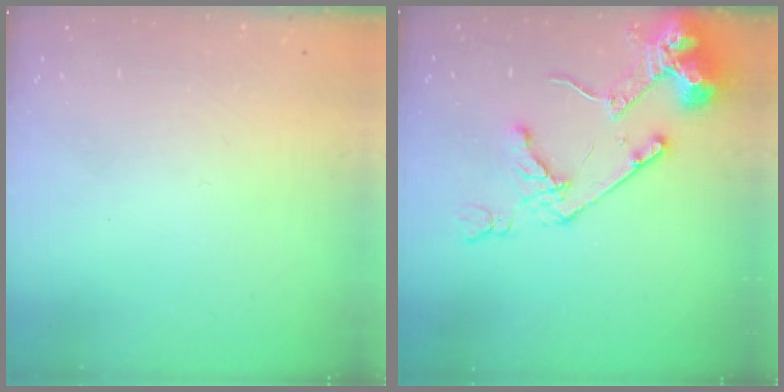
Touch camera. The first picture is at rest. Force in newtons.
{"total": 14.9, "press": 14.8, "slide": 1.7}